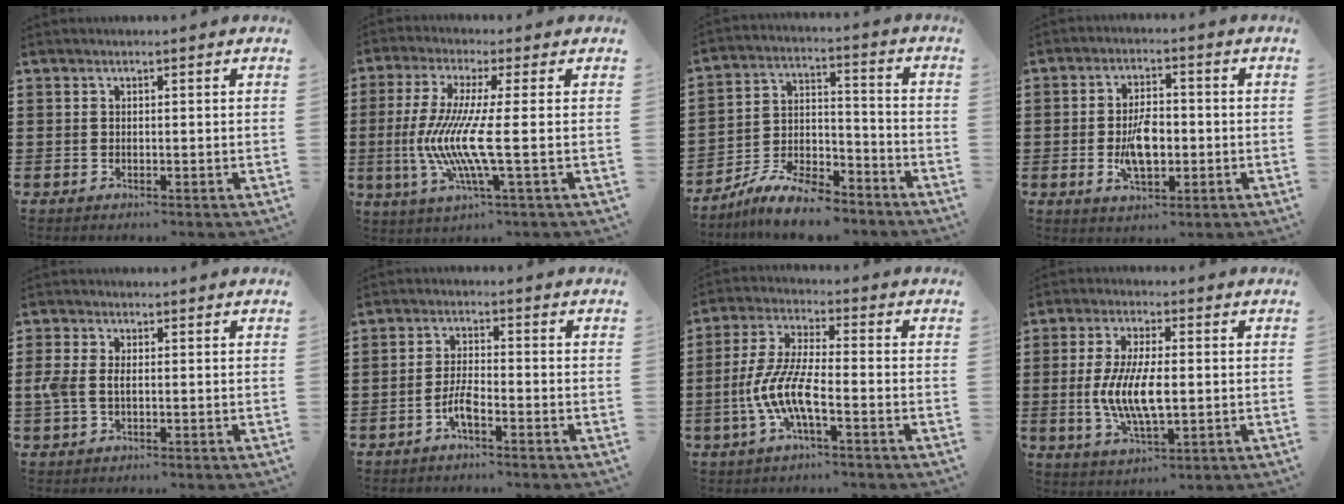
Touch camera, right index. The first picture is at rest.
{"total": 9.4, "force": [-1.5, -0.2, 9.3], "torque": [-0.205, -0.026, -0.041]}
{"total": 8.9, "force": [-7.9, 2.1, 3.5], "torque": [-0.066, 0.022, -0.149]}
{"total": 6.9, "force": [-1.1, 3.4, 6.0], "torque": [-0.117, -0.005, -0.023]}
{"total": 2.7, "force": [-0.3, 1.4, 2.3], "torque": [-0.061, -0.002, -0.010]}
{"total": 4.0, "force": [-2.2, 0.9, 3.2], "torque": [-0.083, -0.005, -0.049]}
{"total": 8.3, "force": [-3.2, 1.9, 7.5], "torque": [-0.179, -0.016, -0.068]}
{"total": 9.1, "force": [-0.6, 3.4, 8.4], "torque": [-0.183, -0.007, -0.017]}